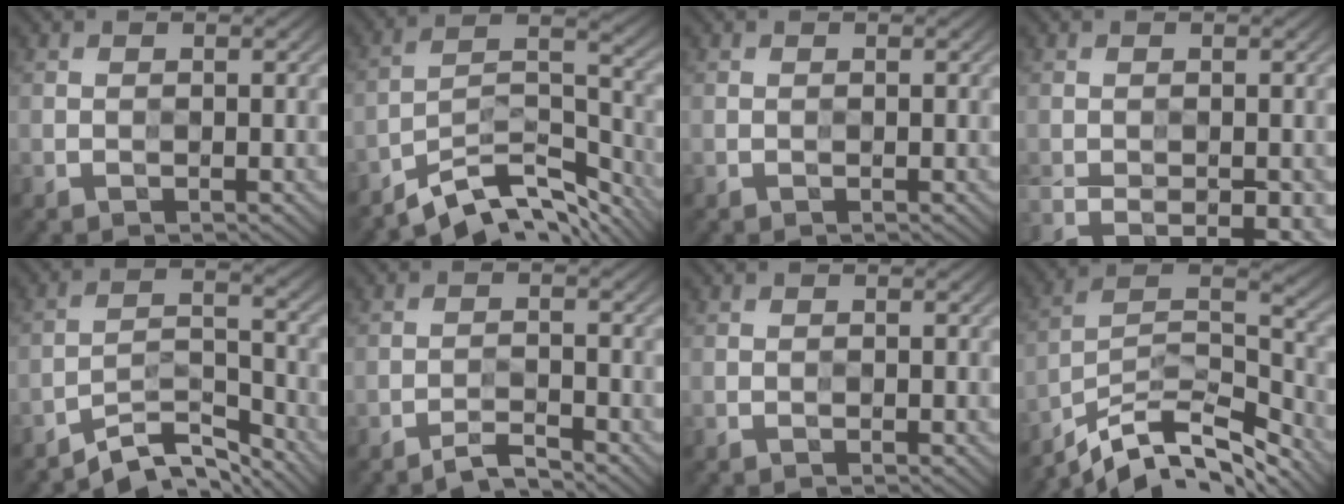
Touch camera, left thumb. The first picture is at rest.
{"total": 10.8, "force": [-8.9, 2.7, 5.5], "torque": [-0.093, 0.002, -0.162]}
{"total": 0.0}
{"total": 7.7, "force": [-5.6, 3.4, 4.0], "torque": [-0.090, -0.051, -0.047]}
{"total": 7.1, "force": [-6.1, 1.6, 3.2], "torque": [-0.058, 0.001, -0.115]}
{"total": 2.4, "force": [-2.2, 0.2, 1.0], "torque": [-0.013, 0.005, -0.046]}
{"total": 1.2, "force": [0.9, -0.5, -0.7], "torque": [0.013, 0.007, 0.008]}
{"total": 13.2, "force": [-10.4, 3.6, 7.4], "torque": [-0.150, 0.007, -0.182]}